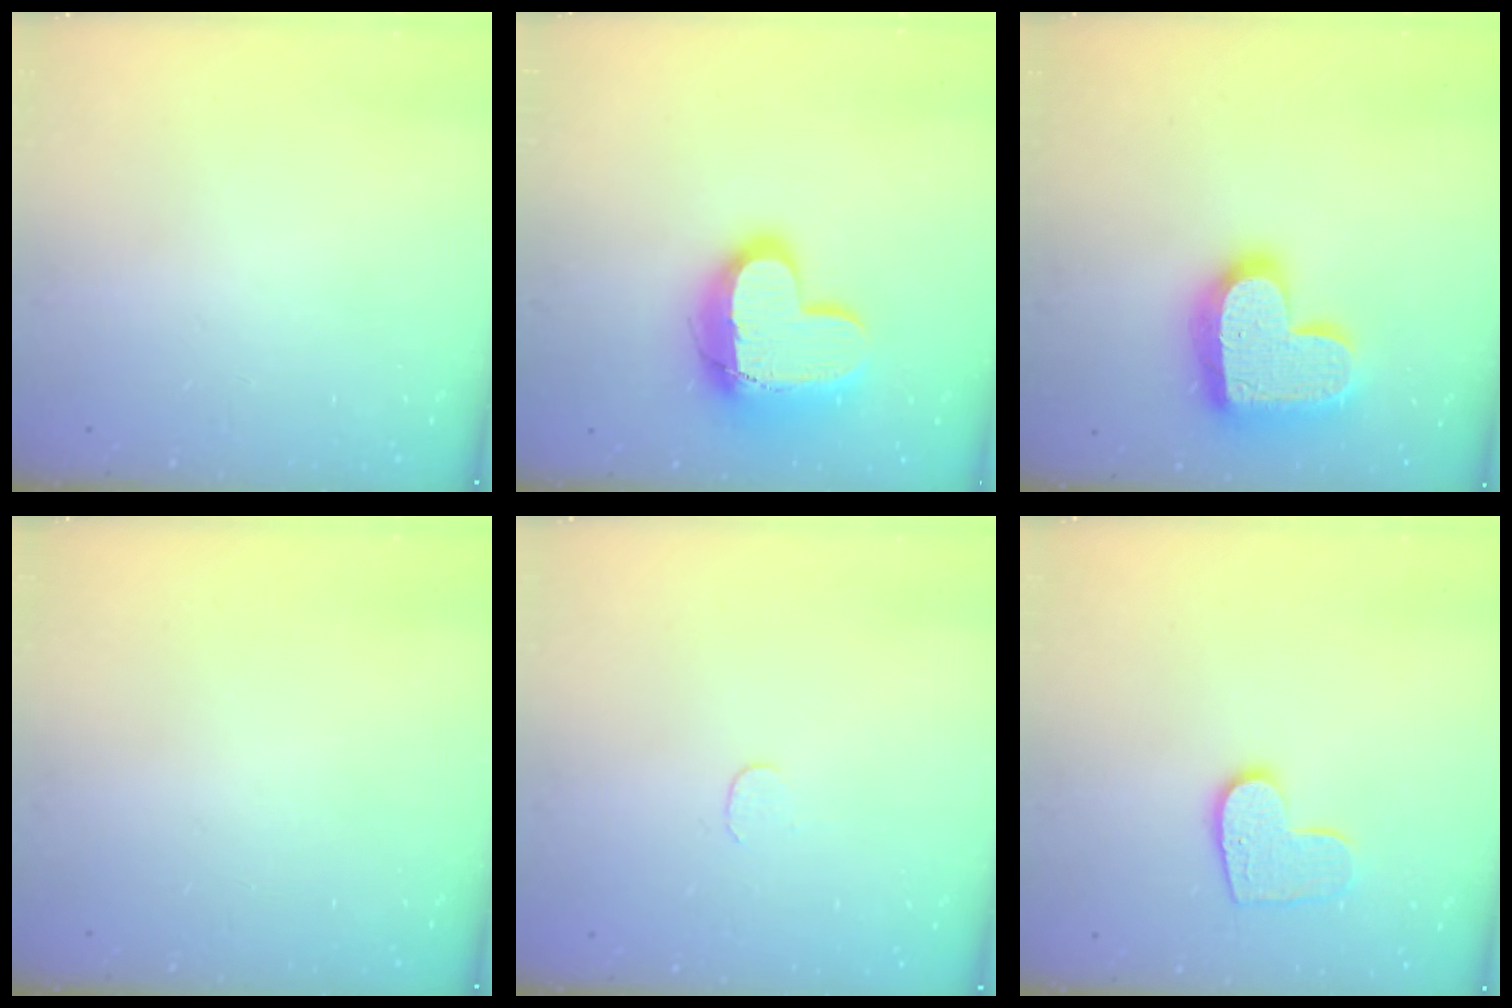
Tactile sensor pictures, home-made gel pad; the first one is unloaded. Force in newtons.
{"total": 17.4, "press": 17.3, "slide": 1.3}
{"total": 22.2, "press": 22.1, "slide": 1.5}
{"total": 0.0}
{"total": 3.5, "press": 3.5, "slide": 0.3}
{"total": 9.8, "press": 9.8, "slide": 0.3}